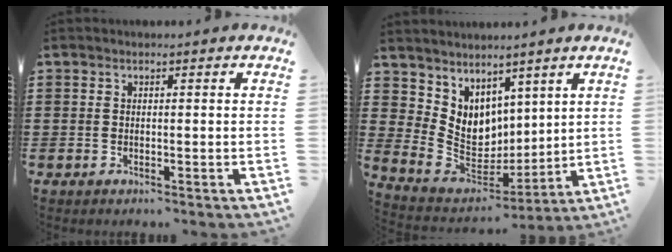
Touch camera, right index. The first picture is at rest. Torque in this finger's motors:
{"motor_torque": [1.22, 0.92, 0.30, 0.13]}